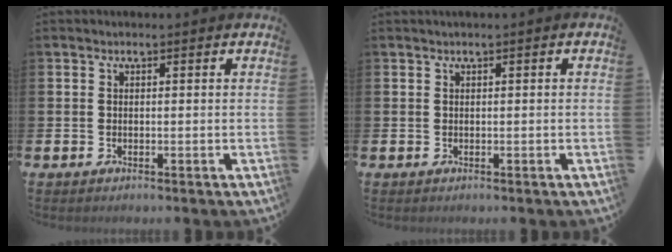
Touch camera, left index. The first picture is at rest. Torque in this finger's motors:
{"motor_torque": [0.48, -0.73, -0.10, 0.01]}